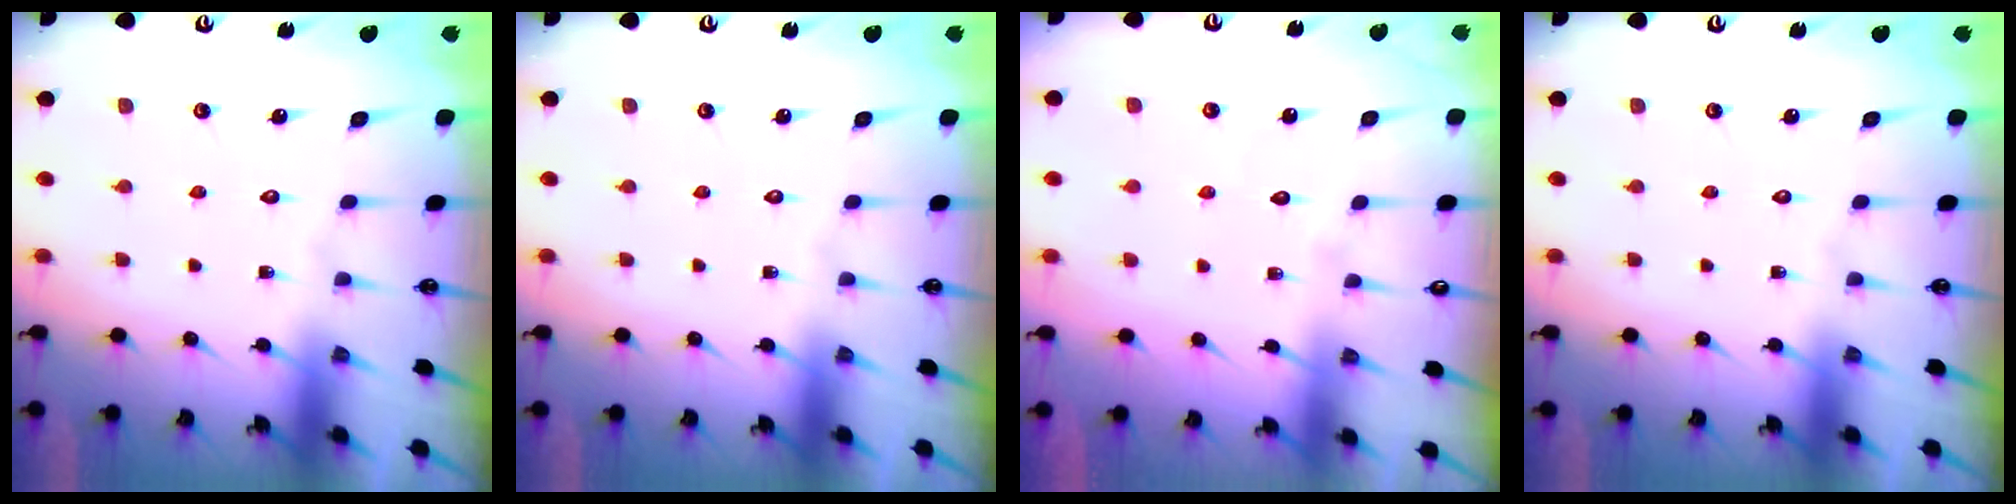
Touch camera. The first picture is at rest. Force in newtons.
{"total": 0.0}
{"total": 1.8, "press": 1.8, "slide": 0.1}
{"total": 0.0}